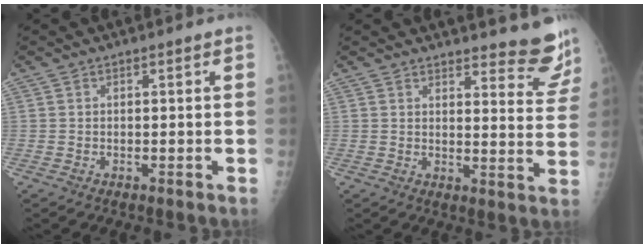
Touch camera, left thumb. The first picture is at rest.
{"total": 11.2, "force": [10.6, 2.1, 2.7], "torque": [0.000, -0.104, 0.105]}